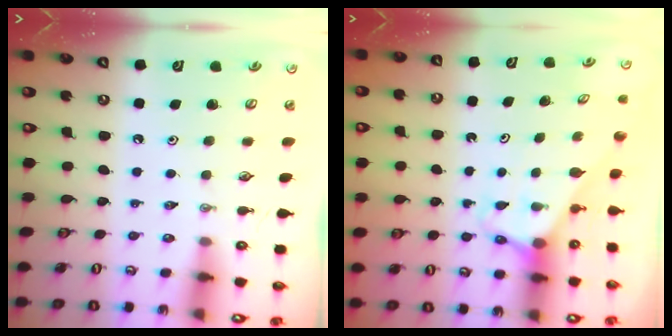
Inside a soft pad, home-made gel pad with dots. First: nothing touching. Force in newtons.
{"total": 2.7, "press": 2.7, "slide": 0.2}